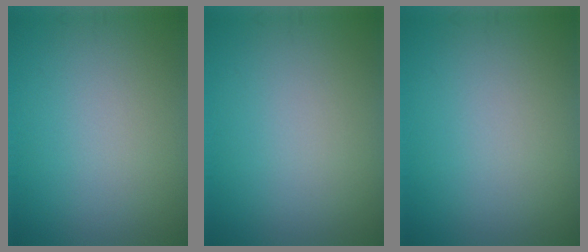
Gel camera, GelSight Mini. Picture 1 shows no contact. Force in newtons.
{"total": 0.0}
{"total": 0.0}